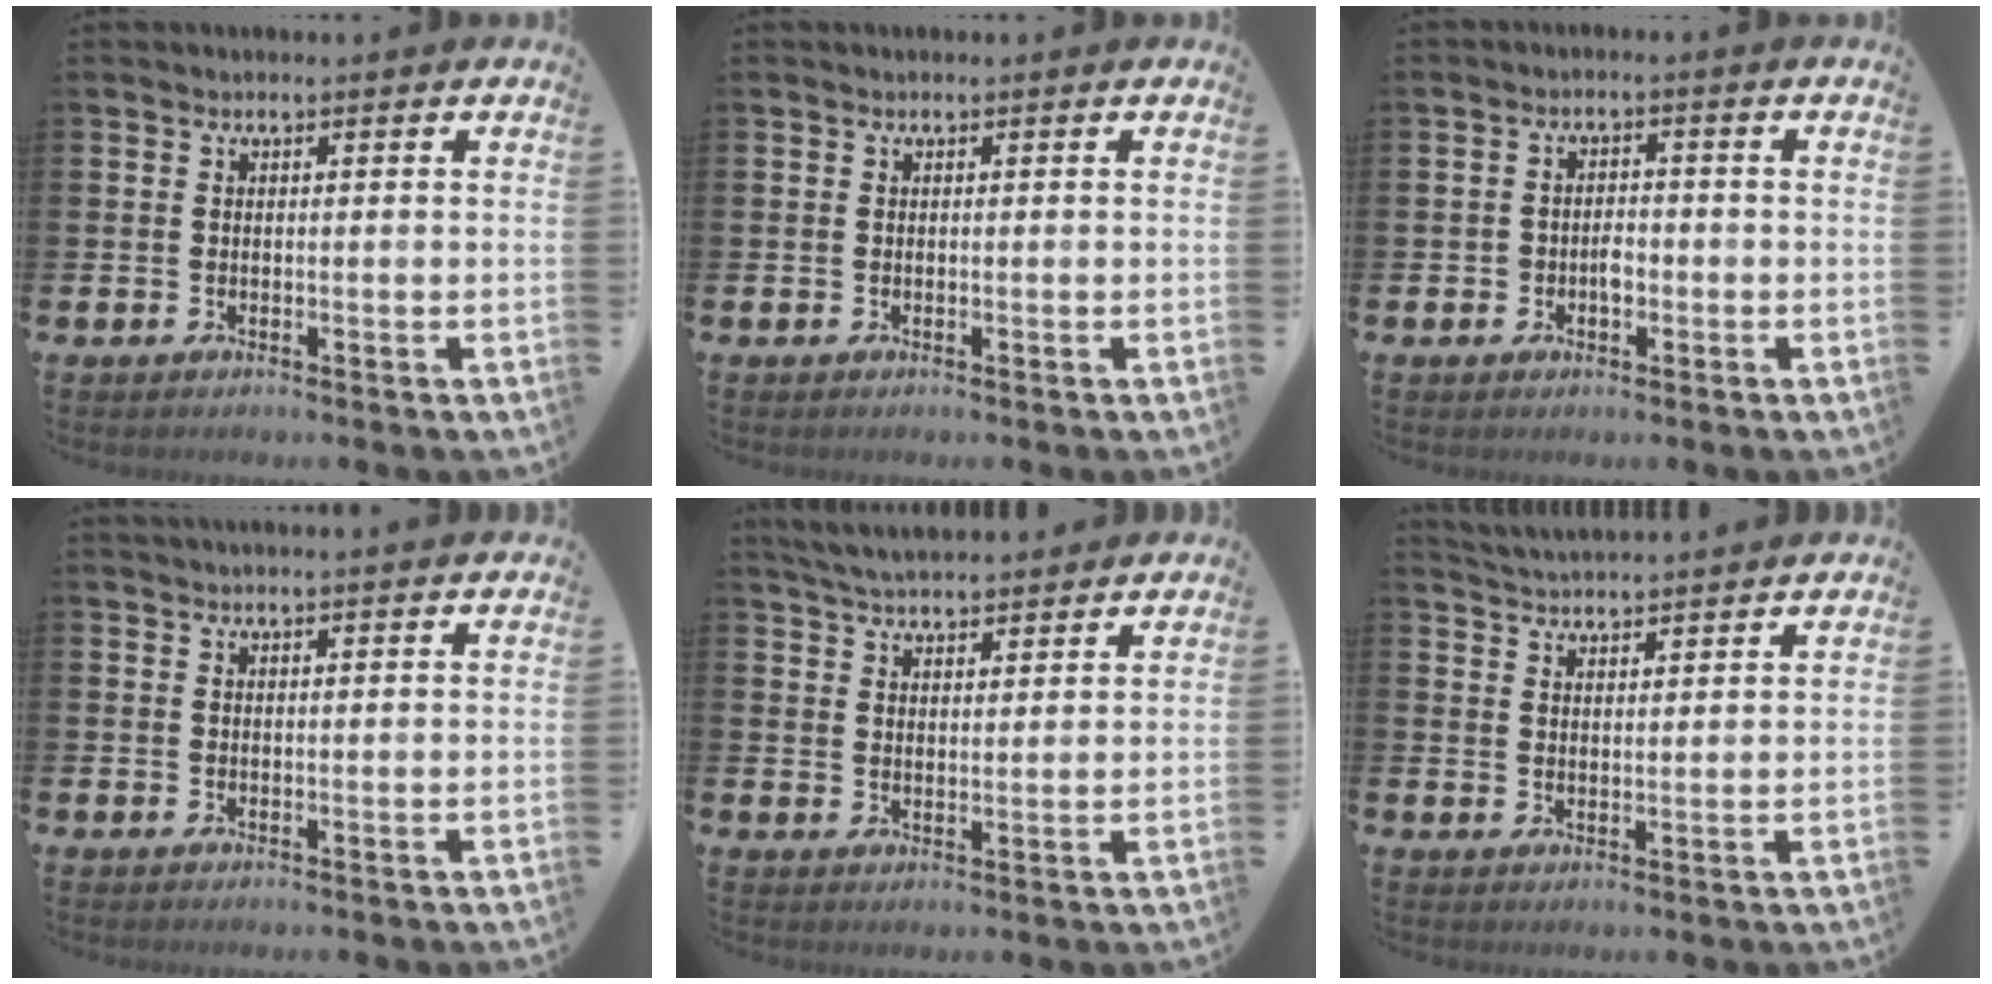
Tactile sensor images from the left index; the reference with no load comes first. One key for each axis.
{"total": 0.0}
{"total": 2.2, "fx": -0.7, "fy": 1.6, "fz": 1.3, "tx": -0.012, "ty": -0.001, "tz": -0.019}
{"total": 1.3, "fx": 1.3, "fy": -0.2, "fz": 0.2, "tx": -0.003, "ty": -0.003, "tz": 0.024}
{"total": 5.0, "fx": 4.9, "fy": 0.5, "fz": 0.6, "tx": -0.029, "ty": -0.022, "tz": 0.091}
{"total": 4.0, "fx": 4.0, "fy": -0.2, "fz": -0.2, "tx": -0.006, "ty": -0.026, "tz": 0.073}